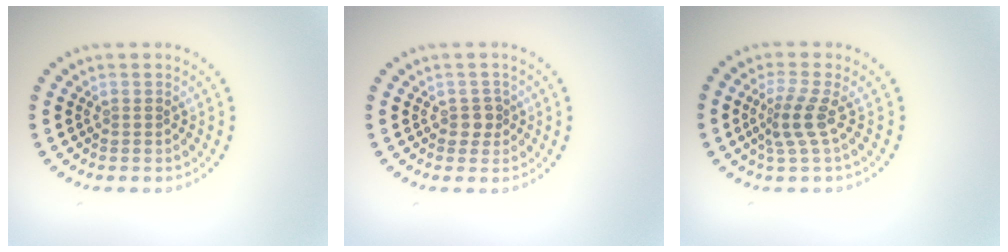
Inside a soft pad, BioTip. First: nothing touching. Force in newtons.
{"total": 1.4, "press": 1.1, "slide": 0.8}
{"total": 2.6, "press": 1.9, "slide": 1.8}